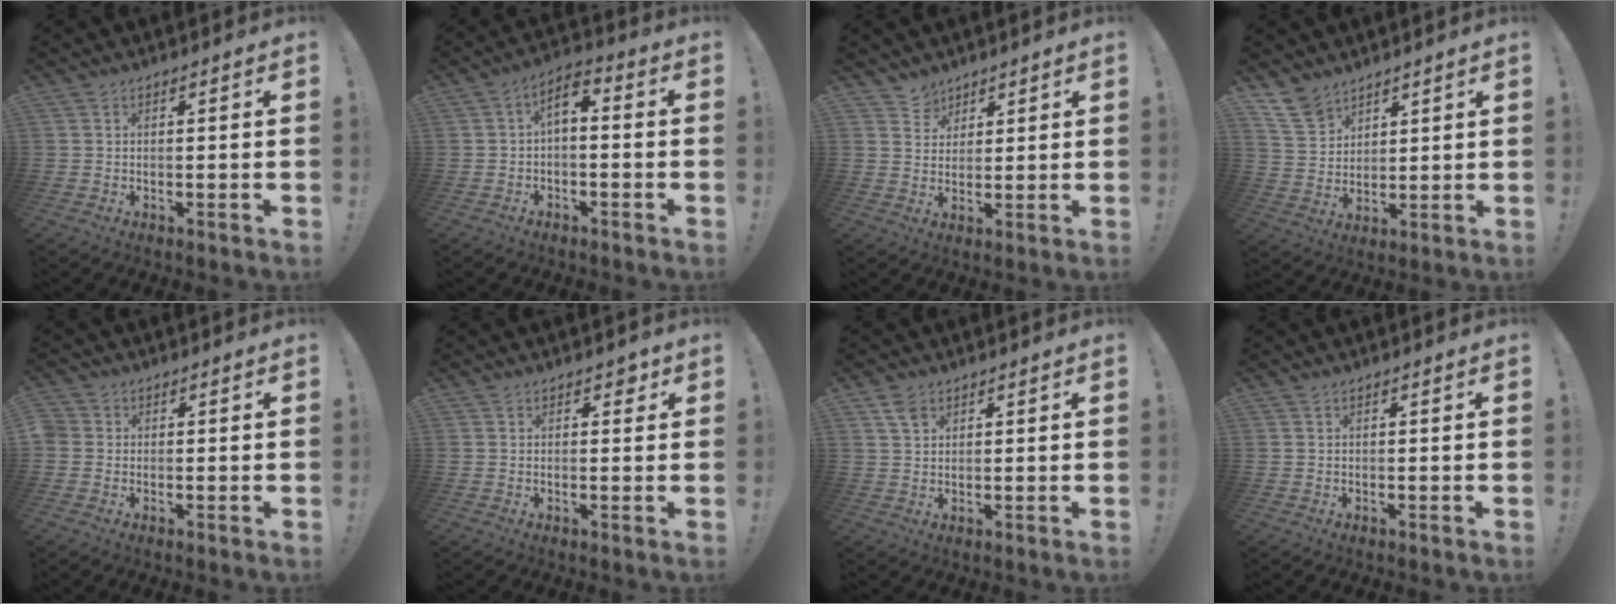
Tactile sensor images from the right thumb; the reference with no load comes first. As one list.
[{"total": 4.9, "force": [-1.0, 2.5, 4.1], "torque": [-0.071, 0.011, -0.017]}, {"total": 4.4, "force": [3.3, 3.0, 0.0], "torque": [0.003, -0.026, 0.061]}, {"total": 9.3, "force": [7.2, 5.3, 2.6], "torque": [-0.054, -0.041, 0.143]}, {"total": 1.9, "force": [-0.4, 1.6, 1.0], "torque": [-0.019, 0.007, -0.005]}, {"total": 1.8, "force": [0.9, 1.3, 0.9], "torque": [0.002, -0.003, 0.011]}, {"total": 3.6, "force": [2.2, 2.2, 1.9], "torque": [-0.030, -0.004, 0.040]}, {"total": 0.0}]